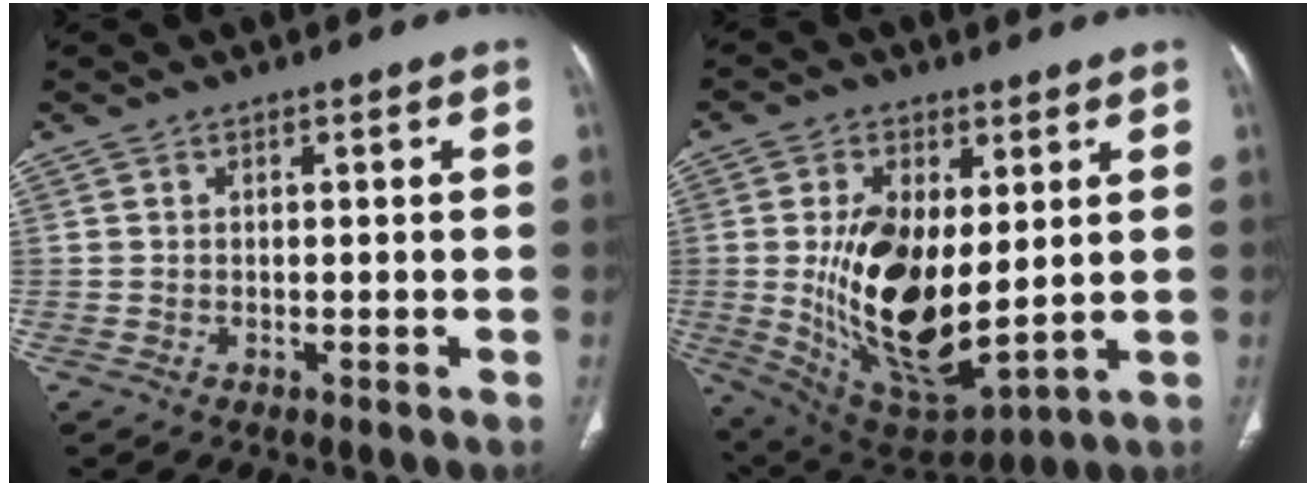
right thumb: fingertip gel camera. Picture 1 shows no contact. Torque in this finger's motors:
{"motor_torque": [1.65, 3.35, 1.70, 0.35, 0.27]}